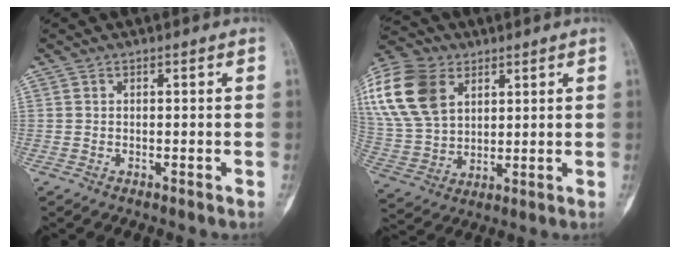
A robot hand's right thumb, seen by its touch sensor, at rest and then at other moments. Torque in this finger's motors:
{"motor_torque": [-1.03, 1.41, 1.34, 0.51, 0.12]}